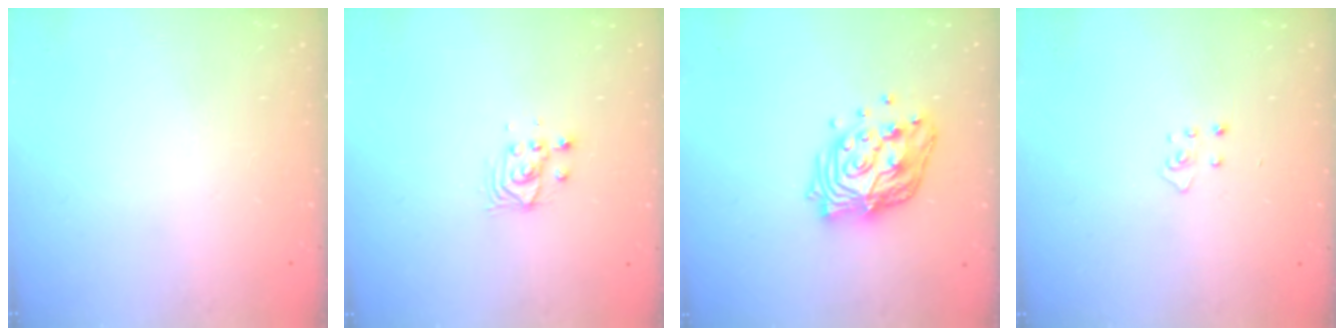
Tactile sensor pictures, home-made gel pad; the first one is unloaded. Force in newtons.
{"total": 3.8, "press": 3.8, "slide": 0.2}
{"total": 14.8, "press": 14.7, "slide": 1.5}
{"total": 3.7, "press": 3.6, "slide": 0.3}